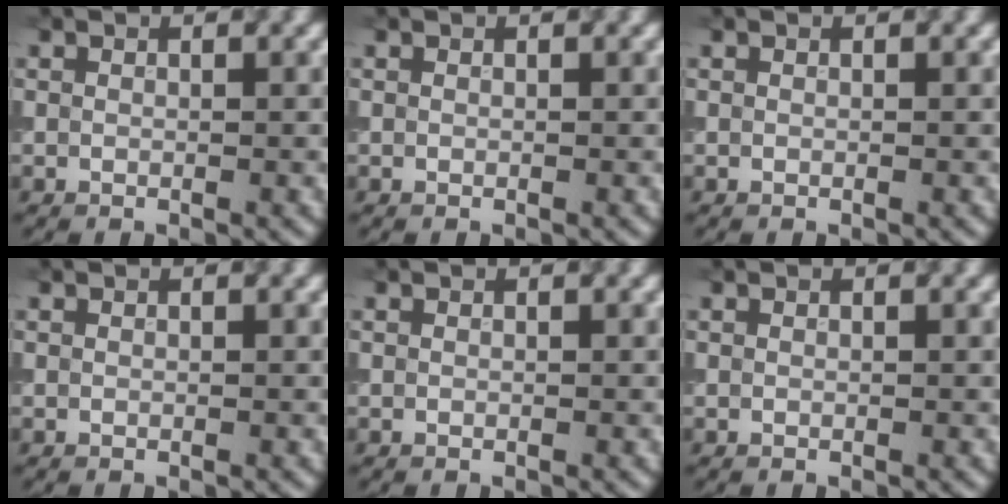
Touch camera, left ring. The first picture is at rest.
{"total": 0.0}
{"total": 0.0}
{"total": 0.0}
{"total": 0.0}
{"total": 0.0}